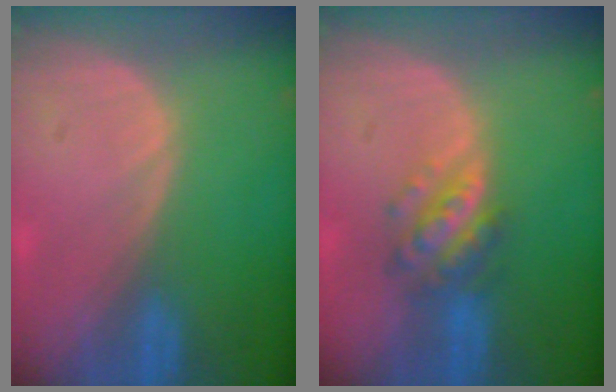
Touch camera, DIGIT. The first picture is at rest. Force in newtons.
{"total": 5.9, "press": 5.3, "slide": 2.7}